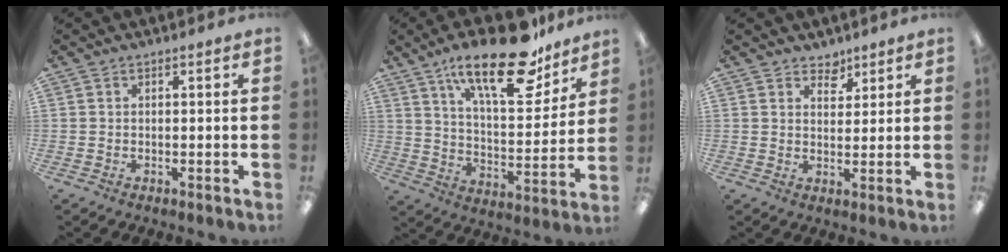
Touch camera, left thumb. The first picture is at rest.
{"total": 22.6, "force": [15.1, 8.3, 14.6], "torque": [-0.229, -0.085, 0.251]}
{"total": 3.8, "force": [3.3, 1.9, 0.3], "torque": [0.010, -0.022, 0.057]}